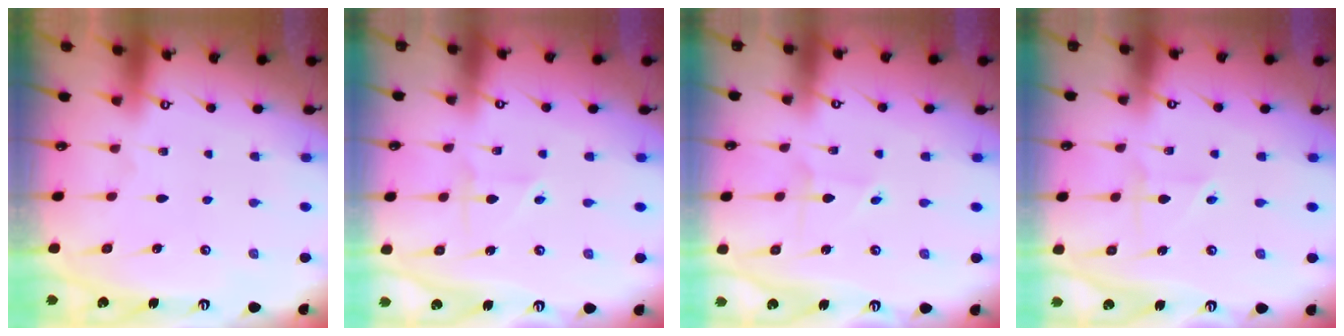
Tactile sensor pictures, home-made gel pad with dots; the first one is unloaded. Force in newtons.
{"total": 2.4, "press": 2.2, "slide": 1.0}
{"total": 1.8, "press": 1.8, "slide": 0.1}
{"total": 2.4, "press": 2.2, "slide": 1.0}